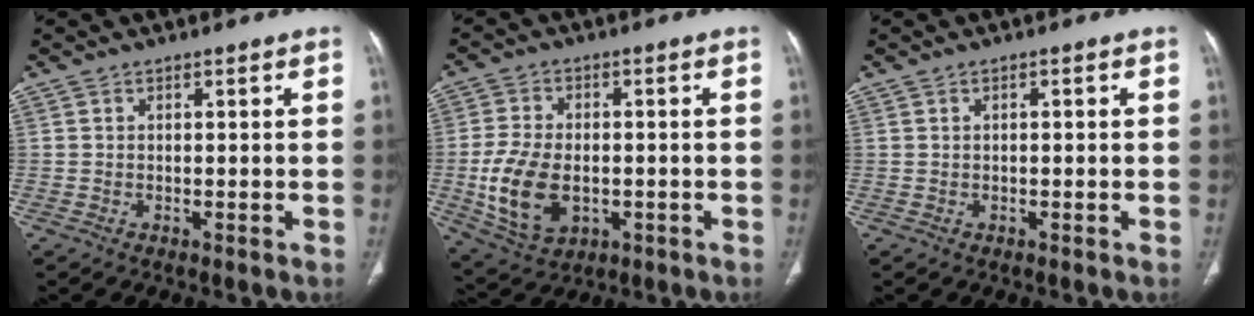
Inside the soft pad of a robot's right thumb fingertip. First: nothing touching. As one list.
[{"total": 12.6, "force": [-2.2, 8.1, 9.4], "torque": [-0.179, -0.001, -0.027]}, {"total": 0.6, "force": [0.1, 0.2, 0.6], "torque": [-0.013, 0.002, 0.002]}]